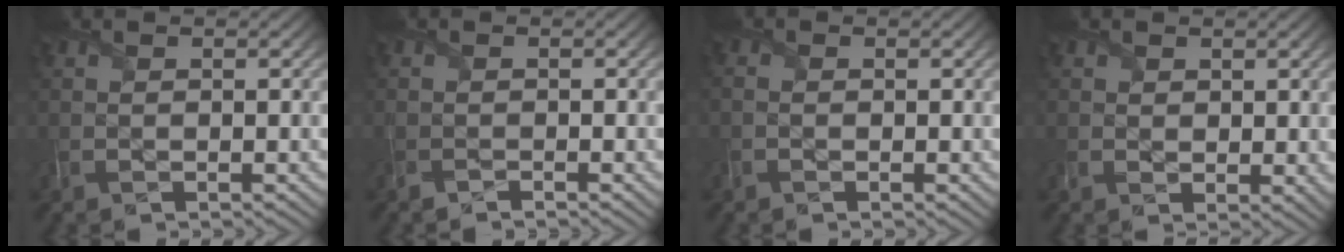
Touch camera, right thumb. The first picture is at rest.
{"total": 1.2, "force": [-1.2, 0.1, -0.2], "torque": [0.002, -0.007, -0.028]}
{"total": 1.0, "force": [-0.7, 0.7, 0.3], "torque": [-0.004, -0.006, -0.012]}
{"total": 2.2, "force": [1.0, 1.7, 1.0], "torque": [-0.013, -0.007, 0.020]}